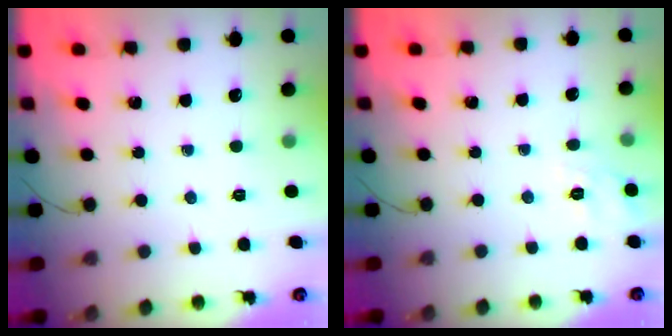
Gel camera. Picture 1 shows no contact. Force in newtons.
{"total": 7.6, "press": 7.3, "slide": 1.8}